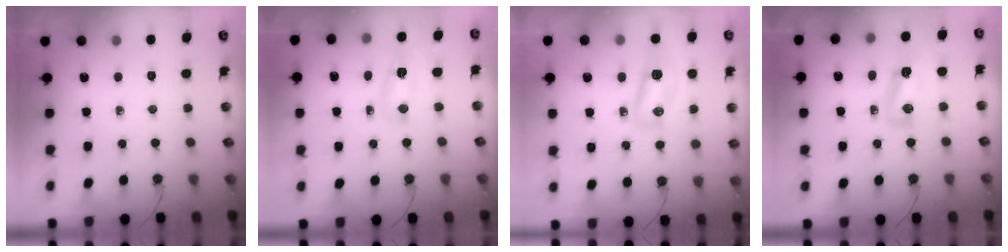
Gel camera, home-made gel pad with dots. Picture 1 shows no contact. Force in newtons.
{"total": 4.1, "press": 4.0, "slide": 0.9}
{"total": 9.1, "press": 9.0, "slide": 1.1}
{"total": 6.9, "press": 6.9, "slide": 0.8}